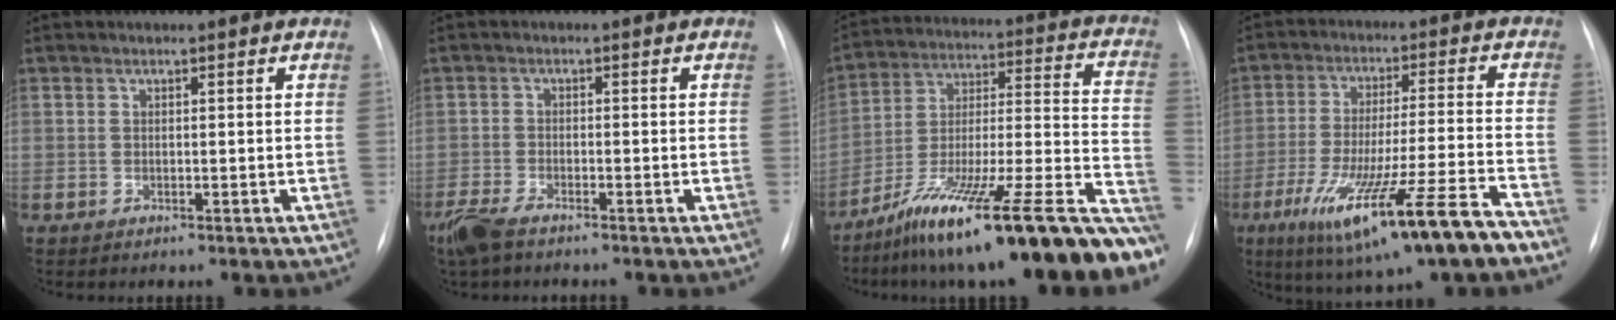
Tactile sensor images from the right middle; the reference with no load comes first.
{"total": 4.7, "force": [-3.7, 1.2, 2.6], "torque": [-0.061, -0.012, -0.071]}
{"total": 28.7, "force": [-21.8, 2.7, 18.5], "torque": [-0.207, 0.007, -0.344]}
{"total": 17.4, "force": [-10.3, 0.4, 14.1], "torque": [-0.237, -0.036, -0.166]}